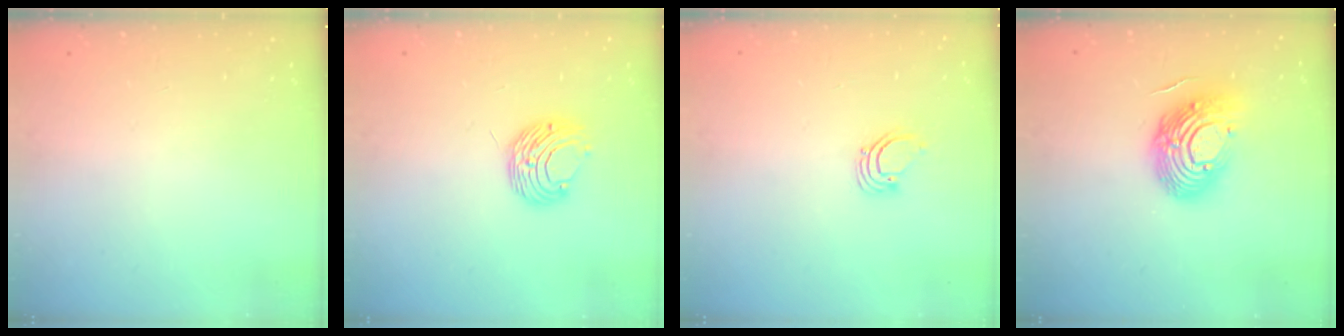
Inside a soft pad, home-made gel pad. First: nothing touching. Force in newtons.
{"total": 8.5, "press": 8.5, "slide": 0.6}
{"total": 2.2, "press": 2.2, "slide": 0.2}
{"total": 14.7, "press": 14.6, "slide": 1.2}